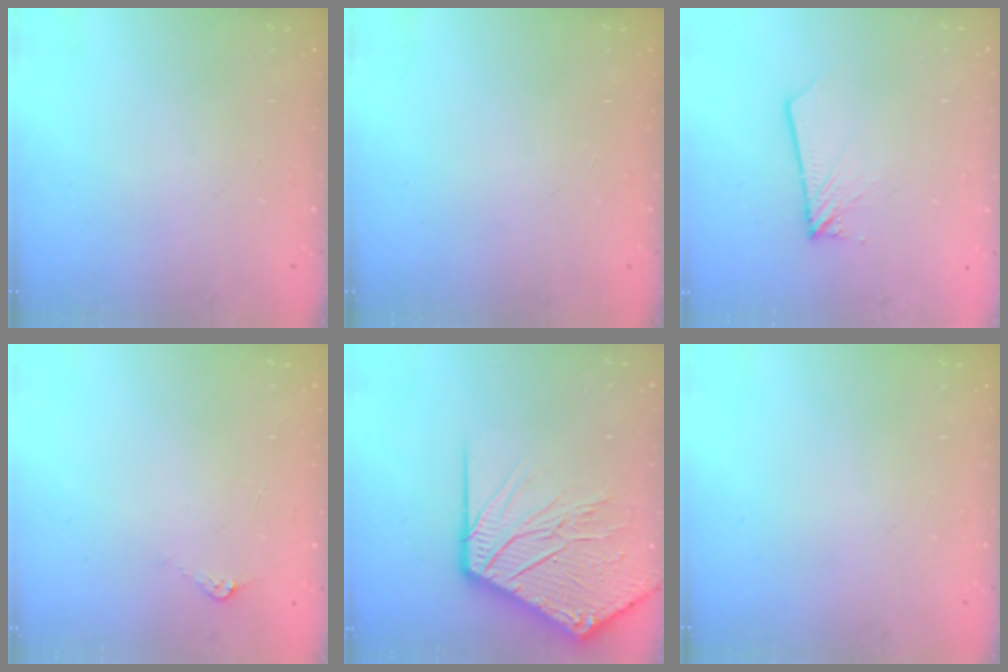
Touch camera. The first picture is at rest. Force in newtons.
{"total": 0.0}
{"total": 1.9, "press": 1.9, "slide": 0.1}
{"total": 4.8, "press": 4.8, "slide": 0.6}
{"total": 18.3, "press": 18.2, "slide": 2.4}
{"total": 0.0}